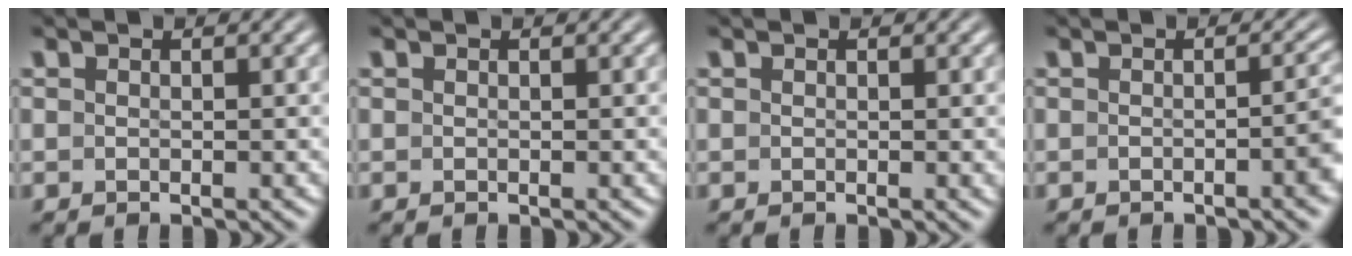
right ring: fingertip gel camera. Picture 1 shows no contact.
{"total": 0.0}
{"total": 0.0}
{"total": 2.7, "force": [-0.9, 0.5, 2.5], "torque": [-0.020, 0.005, -0.018]}